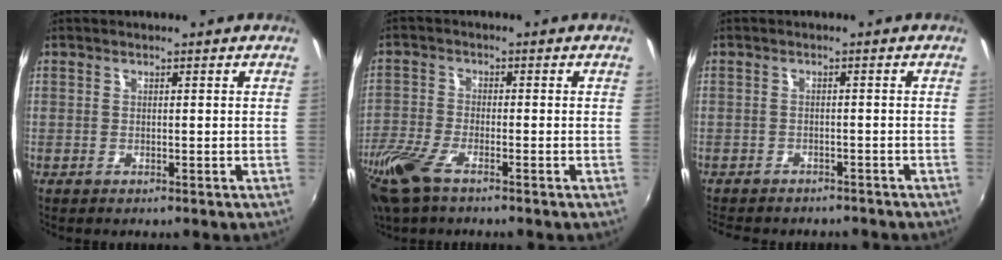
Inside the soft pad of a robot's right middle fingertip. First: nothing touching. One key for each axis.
{"total": 10.3, "fx": -6.9, "fy": 3.7, "fz": 6.8, "tx": -0.172, "ty": -0.032, "tz": -0.142}
{"total": 6.5, "fx": -5.8, "fy": 1.8, "fz": 2.2, "tx": -0.053, "ty": -0.020, "tz": -0.084}